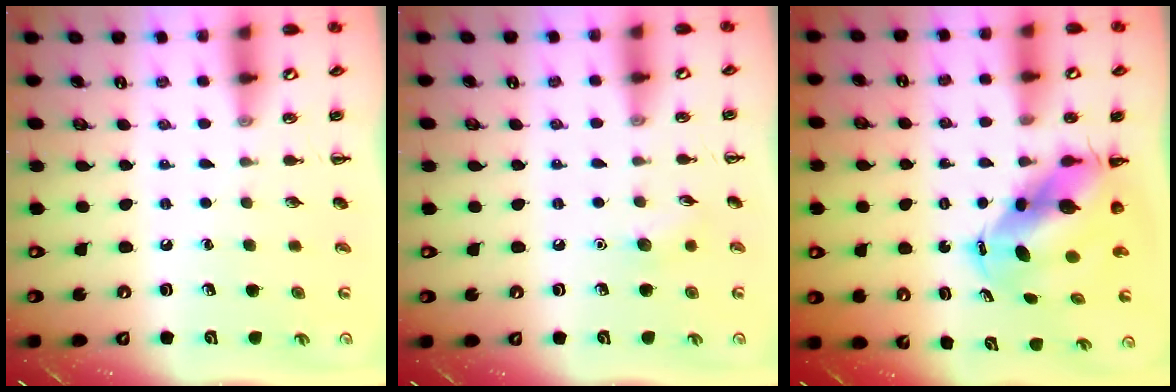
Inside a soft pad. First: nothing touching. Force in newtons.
{"total": 6.0, "press": 5.8, "slide": 1.6}
{"total": 9.2, "press": 8.9, "slide": 2.3}